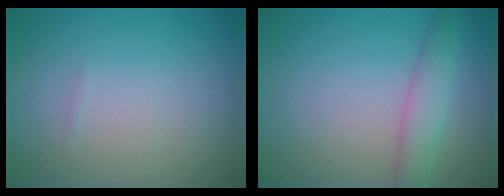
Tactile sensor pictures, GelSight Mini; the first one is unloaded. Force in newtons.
{"total": 2.7, "press": 2.7, "slide": 0.1}